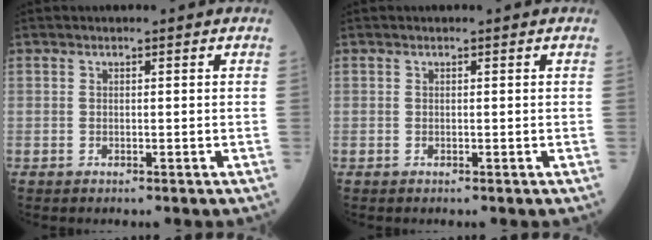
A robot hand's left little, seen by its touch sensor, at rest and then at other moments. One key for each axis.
{"total": 0.0}